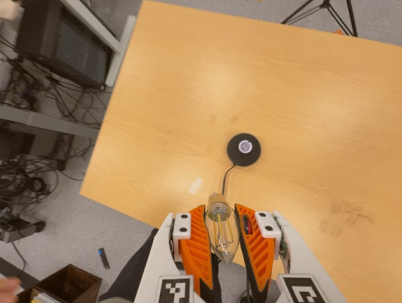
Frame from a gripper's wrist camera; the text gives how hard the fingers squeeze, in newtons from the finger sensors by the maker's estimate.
{"total": 21.5, "left": 24.2, "right": 18.8}